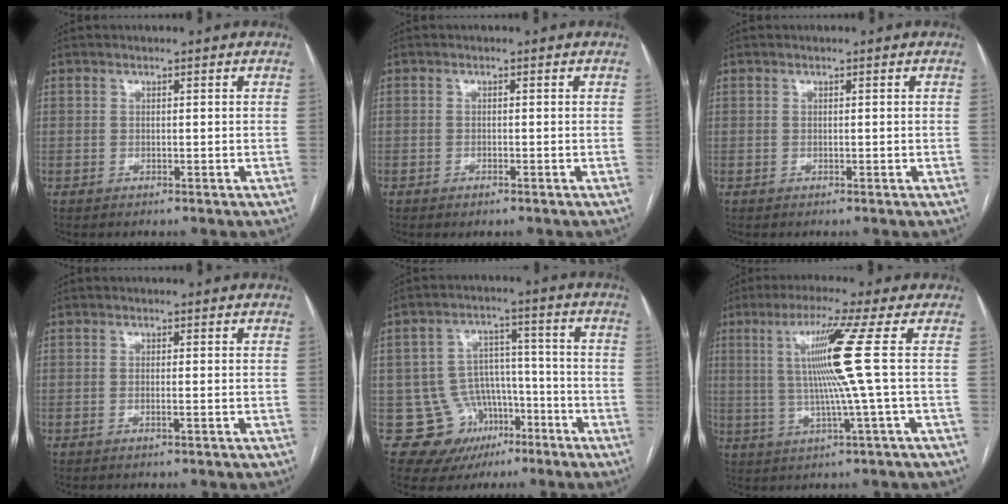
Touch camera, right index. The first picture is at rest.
{"total": 0.8, "force": [-0.5, 0.2, 0.5], "torque": [-0.008, 0.000, -0.008]}
{"total": 0.0}
{"total": 0.9, "force": [-0.3, -0.1, 0.8], "torque": [-0.017, 0.000, -0.005]}
{"total": 11.0, "force": [-4.9, 9.7, 1.8], "torque": [-0.024, 0.057, -0.062]}
{"total": 9.8, "force": [1.5, -2.8, 9.2], "torque": [-0.163, 0.005, 0.035]}